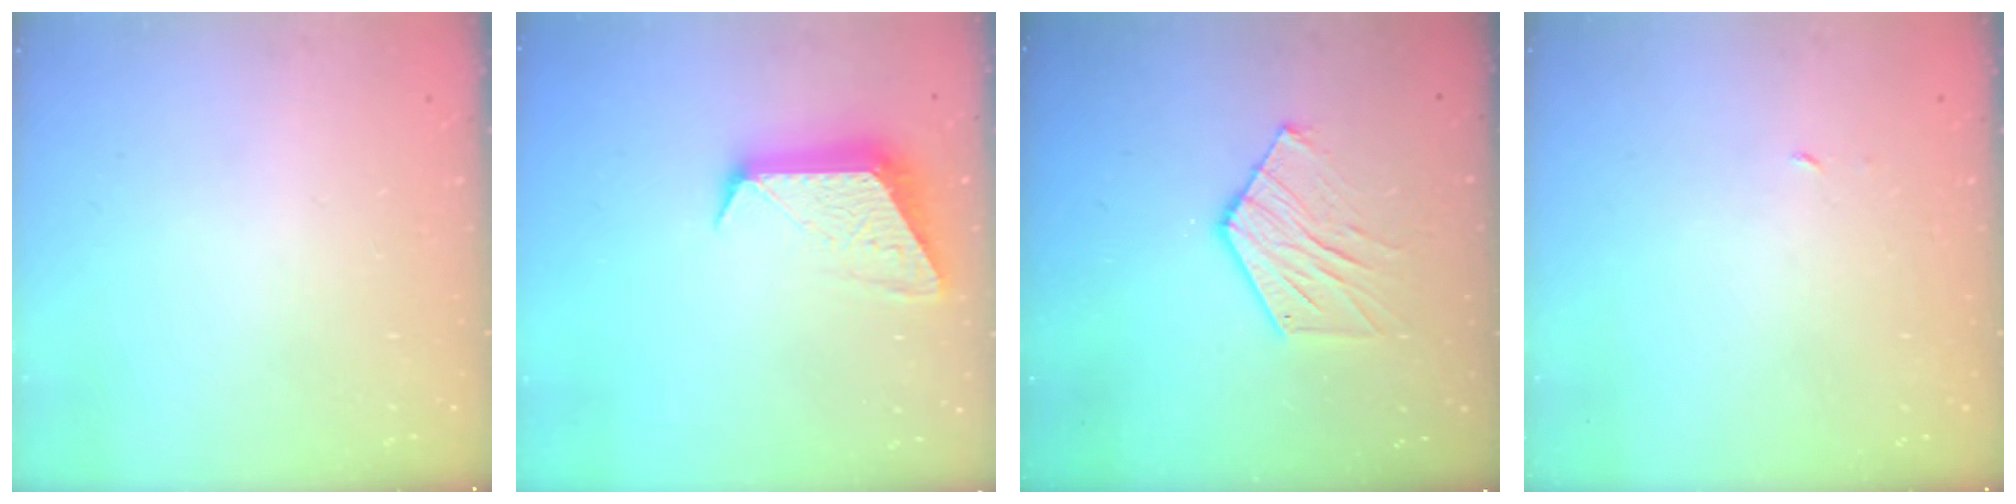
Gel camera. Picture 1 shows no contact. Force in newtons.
{"total": 10.8, "press": 10.7, "slide": 0.9}
{"total": 10.1, "press": 10.1, "slide": 0.9}
{"total": 1.8, "press": 1.8, "slide": 0.1}